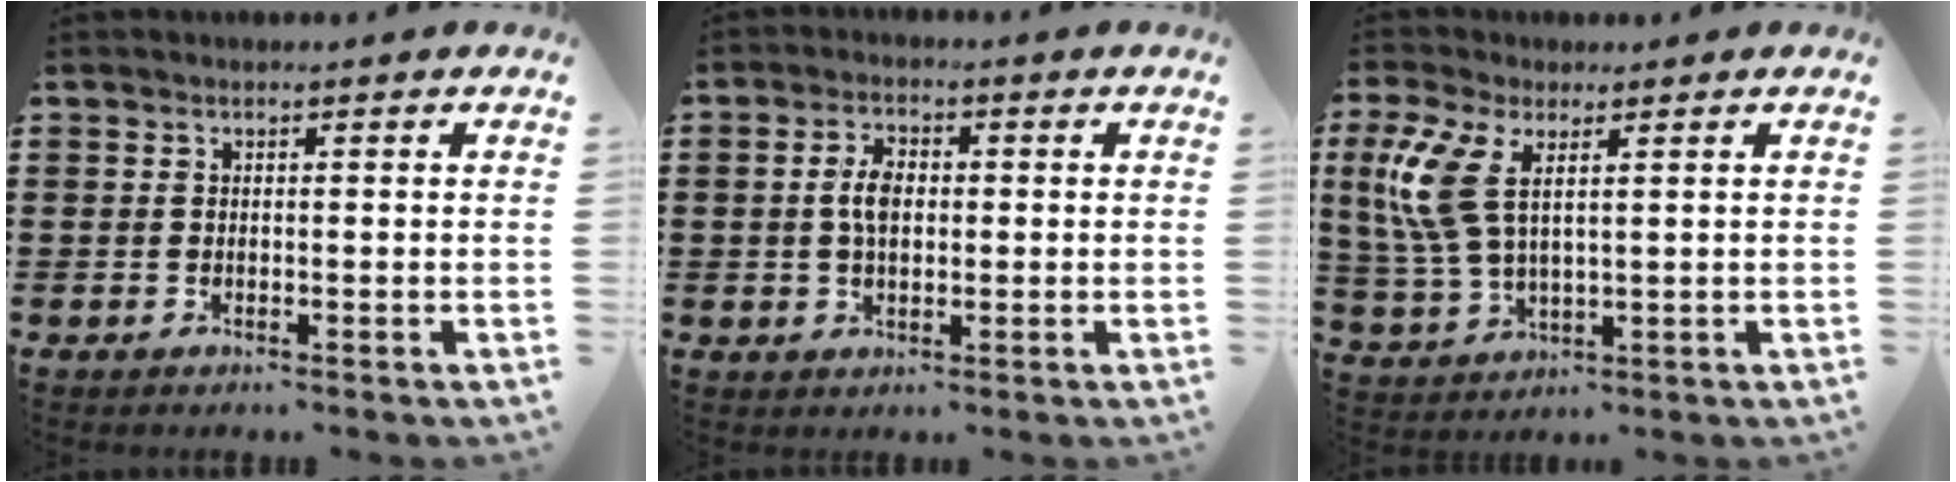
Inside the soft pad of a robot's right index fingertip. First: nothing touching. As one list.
[{"total": 4.4, "force": [0.2, 2.5, 3.7], "torque": [-0.081, 0.008, -0.001]}, {"total": 7.7, "force": [3.0, 3.5, 6.2], "torque": [-0.165, -0.001, 0.045]}]